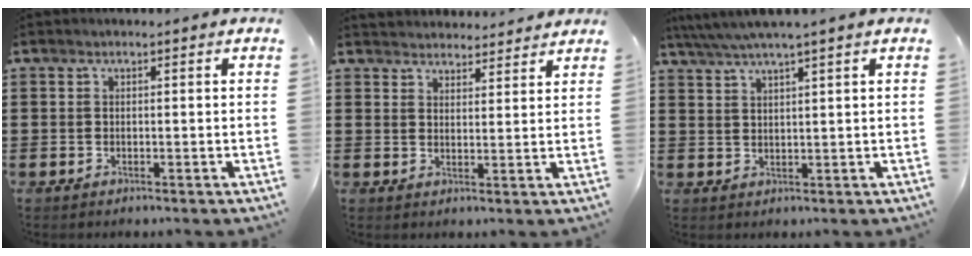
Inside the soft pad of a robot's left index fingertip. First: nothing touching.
{"total": 3.1, "force": [3.0, 0.5, -0.4], "torque": [-0.003, -0.010, 0.057]}
{"total": 3.1, "force": [2.6, -0.5, 1.7], "torque": [-0.038, -0.005, 0.045]}